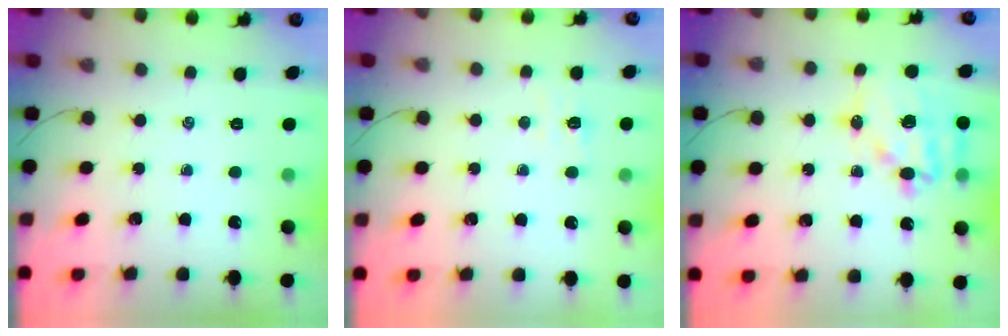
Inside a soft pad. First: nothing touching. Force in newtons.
{"total": 4.6, "press": 4.5, "slide": 1.0}
{"total": 15.6, "press": 15.3, "slide": 3.2}